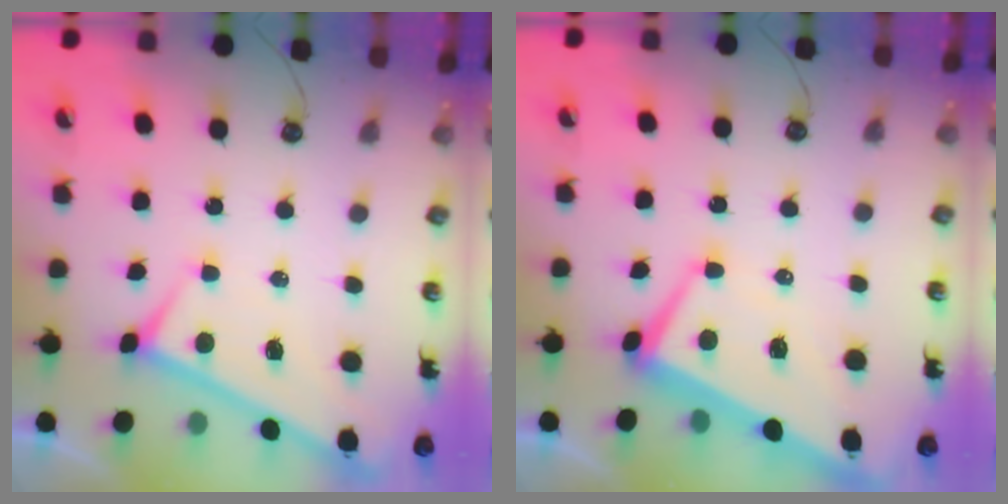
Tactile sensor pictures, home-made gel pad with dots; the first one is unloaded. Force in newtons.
{"total": 2.6, "press": 2.3, "slide": 1.1}